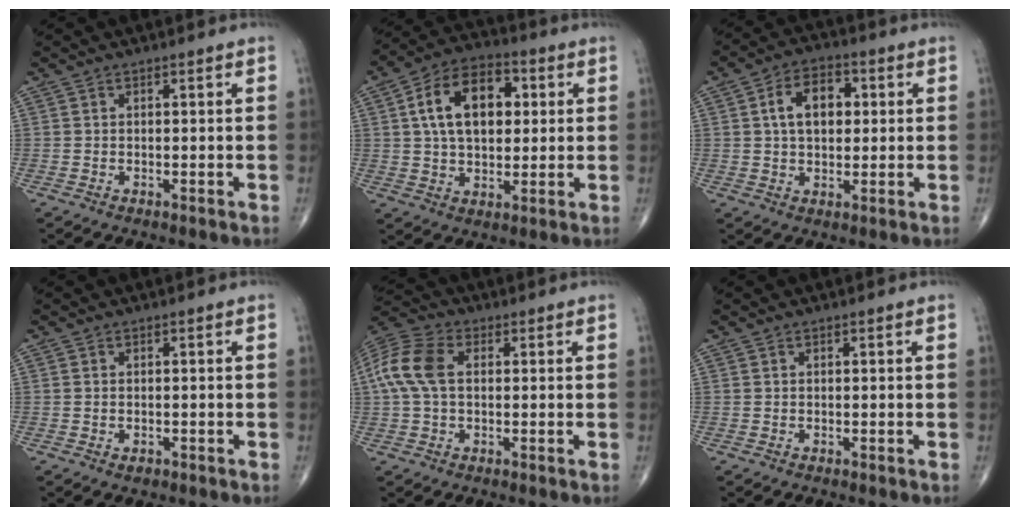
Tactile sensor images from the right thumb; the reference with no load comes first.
{"total": 15.1, "force": [3.3, 9.4, 11.4], "torque": [-0.169, 0.012, 0.050]}
{"total": 9.4, "force": [1.8, 6.1, 7.0], "torque": [-0.097, 0.012, 0.027]}
{"total": 1.1, "force": [-0.5, 0.7, 0.6], "torque": [-0.008, 0.003, -0.005]}
{"total": 10.5, "force": [1.3, 6.7, 8.0], "torque": [-0.185, 0.027, 0.022]}
{"total": 0.0}